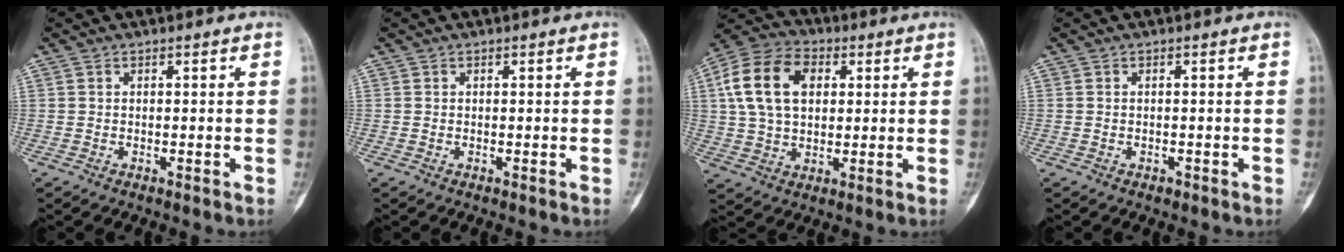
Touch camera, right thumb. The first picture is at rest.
{"total": 0.0}
{"total": 14.8, "force": [3.6, 9.9, 10.3], "torque": [-0.179, 0.012, 0.061]}
{"total": 0.7, "force": [-0.4, 0.4, 0.3], "torque": [-0.003, 0.001, -0.005]}